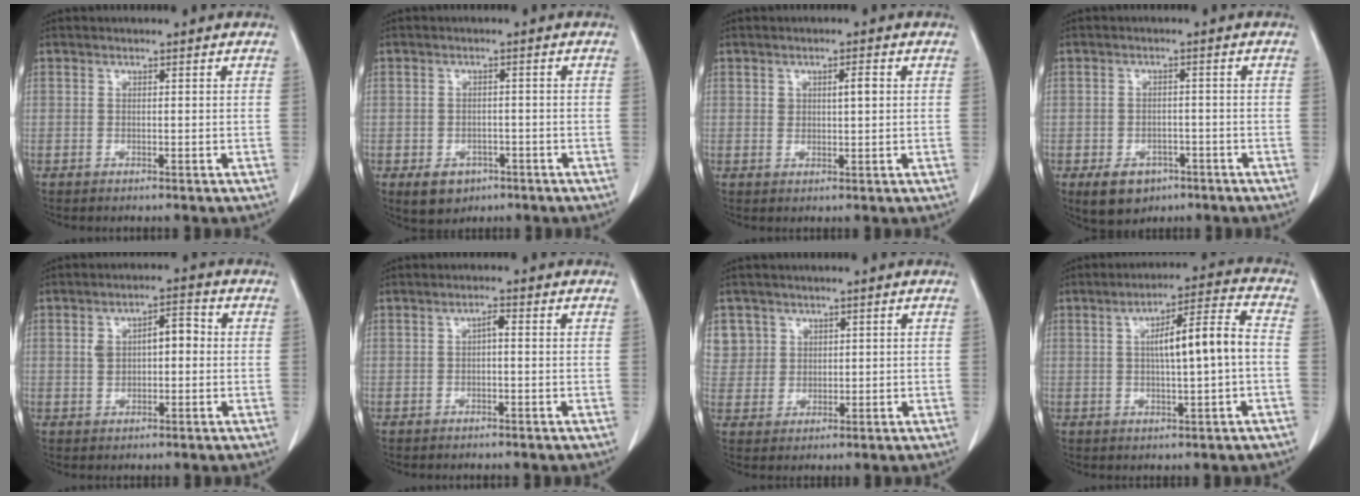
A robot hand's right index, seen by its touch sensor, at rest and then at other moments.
{"total": 4.2, "force": [-2.1, 3.2, 1.6], "torque": [-0.022, 0.004, -0.020]}
{"total": 2.5, "force": [0.8, 0.9, 2.2], "torque": [-0.034, 0.002, 0.014]}
{"total": 5.5, "force": [-3.1, 3.9, 2.3], "torque": [-0.038, 0.001, -0.037]}
{"total": 5.8, "force": [0.6, 2.9, 5.0], "torque": [-0.088, 0.028, 0.012]}
{"total": 1.3, "force": [-0.1, 0.4, 1.2], "torque": [-0.020, 0.005, -0.001]}
{"total": 5.7, "force": [2.5, 5.1, 0.0], "torque": [0.010, 0.009, 0.057]}
{"total": 9.8, "force": [0.1, 0.8, 9.8], "torque": [-0.156, 0.020, 0.001]}